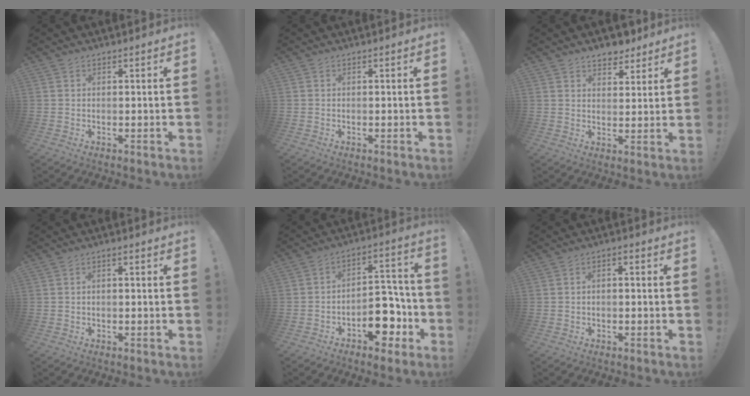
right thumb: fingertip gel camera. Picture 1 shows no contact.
{"total": 0.0}
{"total": 6.5, "force": [5.4, 3.2, 1.6], "torque": [-0.004, -0.039, 0.098]}
{"total": 1.1, "force": [-0.6, 0.4, 0.9], "torque": [-0.014, 0.004, -0.011]}
{"total": 14.0, "force": [-6.1, 8.9, 8.8], "torque": [-0.077, 0.053, -0.090]}
{"total": 1.8, "force": [-1.3, 0.7, 1.0], "torque": [-0.014, 0.007, -0.023]}